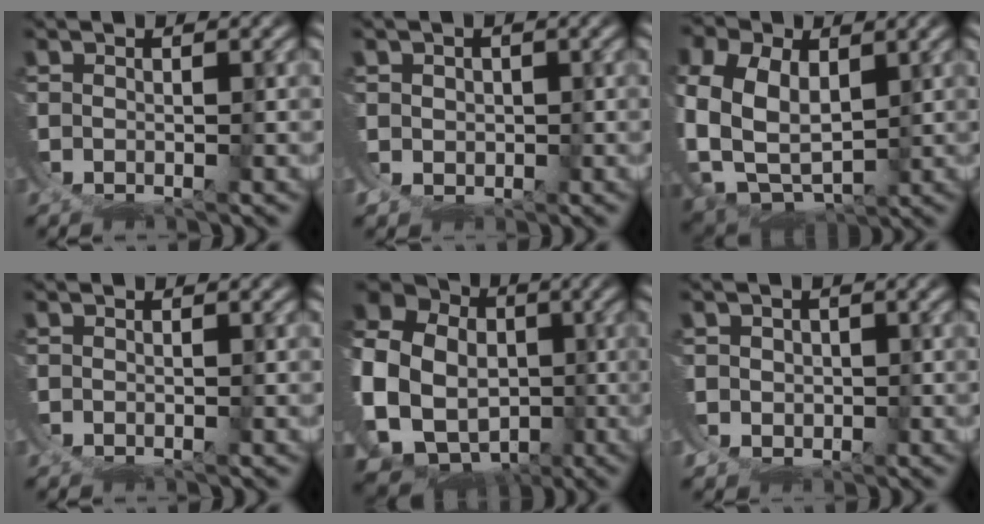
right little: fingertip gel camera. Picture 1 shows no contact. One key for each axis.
{"total": 1.7, "fx": 1.5, "fy": -0.4, "fz": -0.7, "tx": 0.009, "ty": -0.009, "tz": 0.033}
{"total": 8.6, "fx": 0.4, "fy": 7.4, "fz": 4.3, "tx": -0.146, "ty": -0.049, "tz": 0.022}
{"total": 0.0}
{"total": 18.8, "fx": -0.3, "fy": 16.5, "fz": 8.9, "tx": -0.198, "ty": -0.046, "tz": -0.008}
{"total": 1.6, "fx": 1.4, "fy": -0.1, "fz": -0.8, "tx": 0.011, "ty": -0.009, "tz": 0.033}